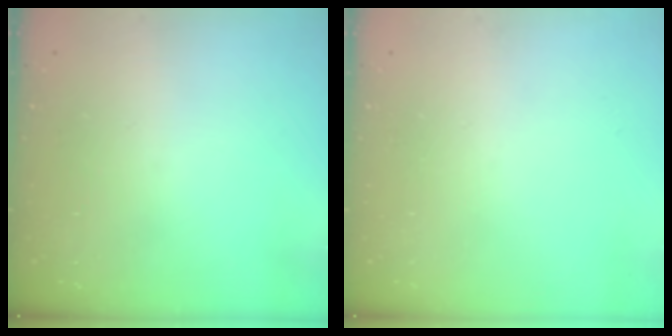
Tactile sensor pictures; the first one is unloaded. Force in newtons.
{"total": 0.0}